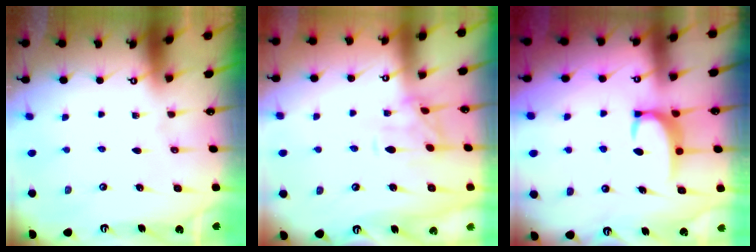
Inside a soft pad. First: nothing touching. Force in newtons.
{"total": 0.0}
{"total": 3.4, "press": 3.4, "slide": 0.4}